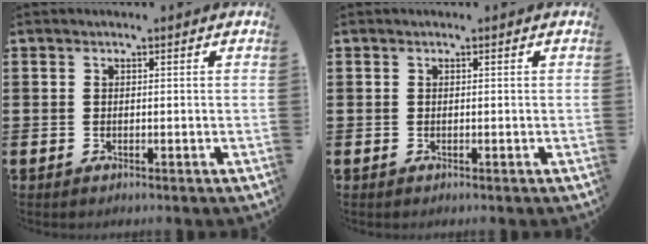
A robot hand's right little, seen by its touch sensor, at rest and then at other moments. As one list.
[{"total": 0.0}]